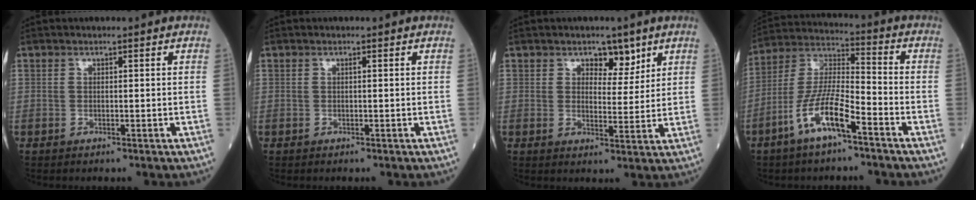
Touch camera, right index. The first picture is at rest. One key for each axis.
{"total": 0.0}
{"total": 4.2, "fx": 2.7, "fy": 2.3, "fz": 2.3, "tx": -0.022, "ty": -0.002, "tz": 0.040}
{"total": 11.0, "fx": -6.0, "fy": 2.0, "fz": 9.1, "tx": -0.191, "ty": -0.002, "tz": -0.119}